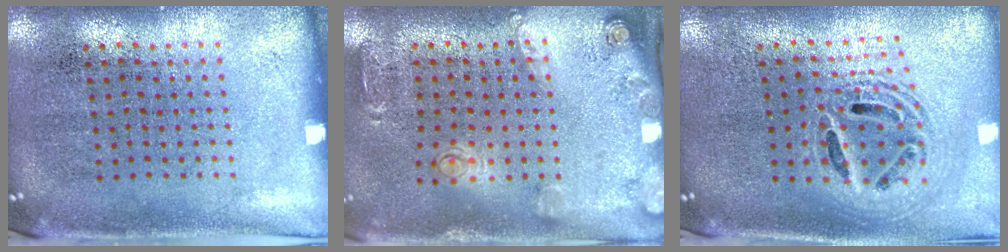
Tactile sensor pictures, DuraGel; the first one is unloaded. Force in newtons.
{"total": 1.7, "press": 1.4, "slide": 1.0}
{"total": 2.0, "press": 1.6, "slide": 1.2}